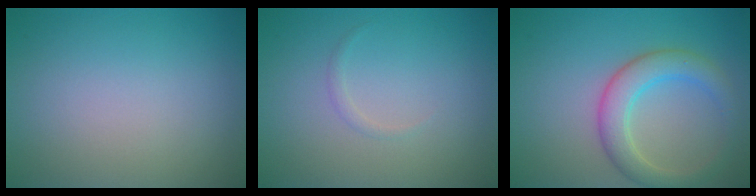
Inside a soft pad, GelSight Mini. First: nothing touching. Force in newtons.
{"total": 0.5, "press": 0.5, "slide": 0.0}
{"total": 4.2, "press": 4.2, "slide": 0.1}